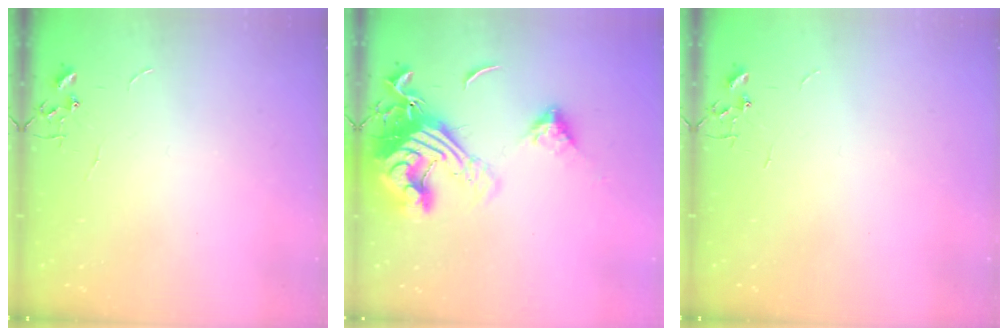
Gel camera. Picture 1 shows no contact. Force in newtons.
{"total": 20.9, "press": 20.7, "slide": 2.4}
{"total": 0.0}